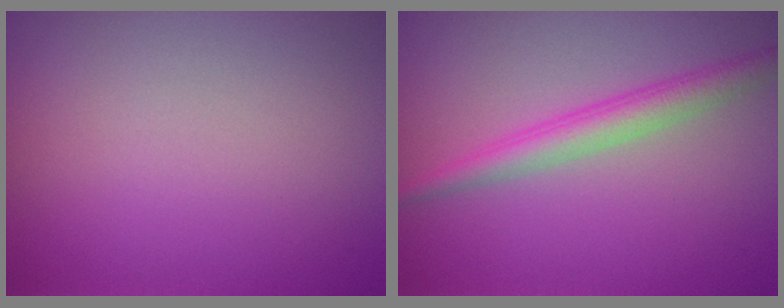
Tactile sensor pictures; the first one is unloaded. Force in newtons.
{"total": 2.9, "press": 2.9, "slide": 0.0}